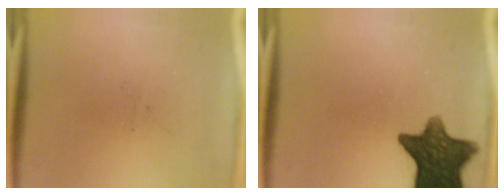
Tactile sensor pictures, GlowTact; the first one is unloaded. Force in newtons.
{"total": 12.8}